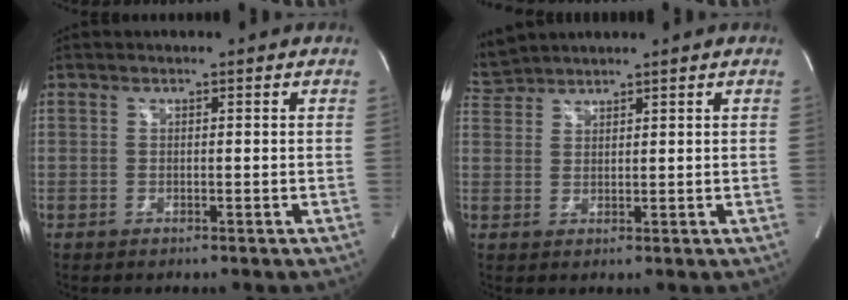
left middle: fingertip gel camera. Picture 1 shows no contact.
{"total": 3.7, "force": [3.7, 0.0, -0.3], "torque": [-0.011, 0.021, 0.080]}